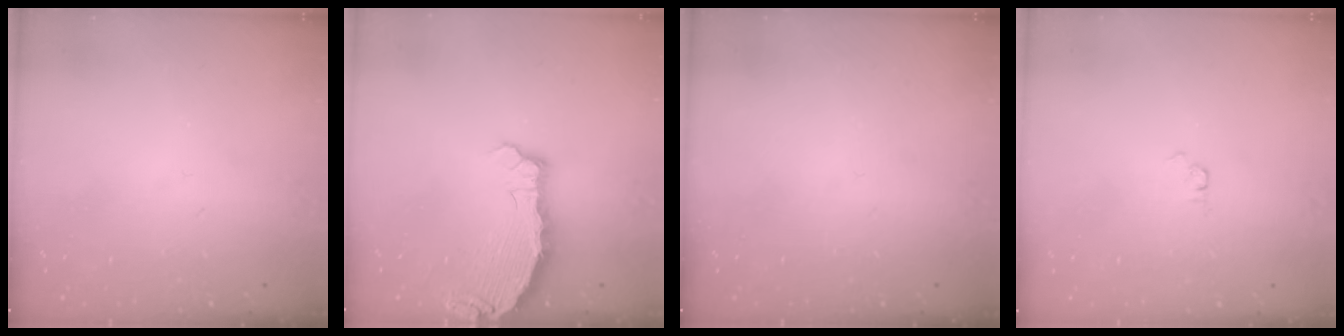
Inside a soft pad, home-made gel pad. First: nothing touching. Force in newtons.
{"total": 4.8, "press": 4.8, "slide": 0.3}
{"total": 0.0}
{"total": 1.5, "press": 1.4, "slide": 0.3}